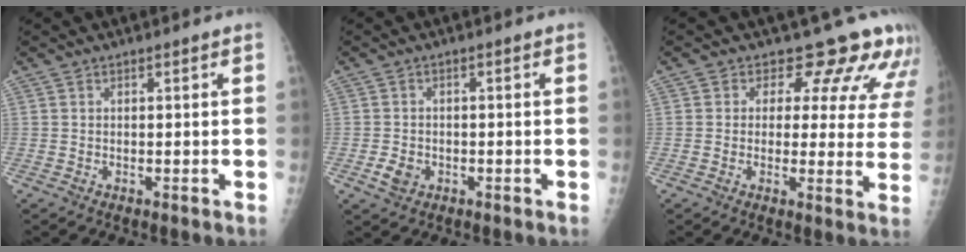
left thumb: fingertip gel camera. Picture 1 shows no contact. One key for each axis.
{"total": 3.0, "fx": -1.2, "fy": 2.3, "fz": 1.4, "tx": -0.019, "ty": 0.002, "tz": -0.016}
{"total": 11.0, "fx": 9.4, "fy": 5.1, "fz": 2.9, "tx": 0.016, "ty": -0.052, "tz": 0.084}